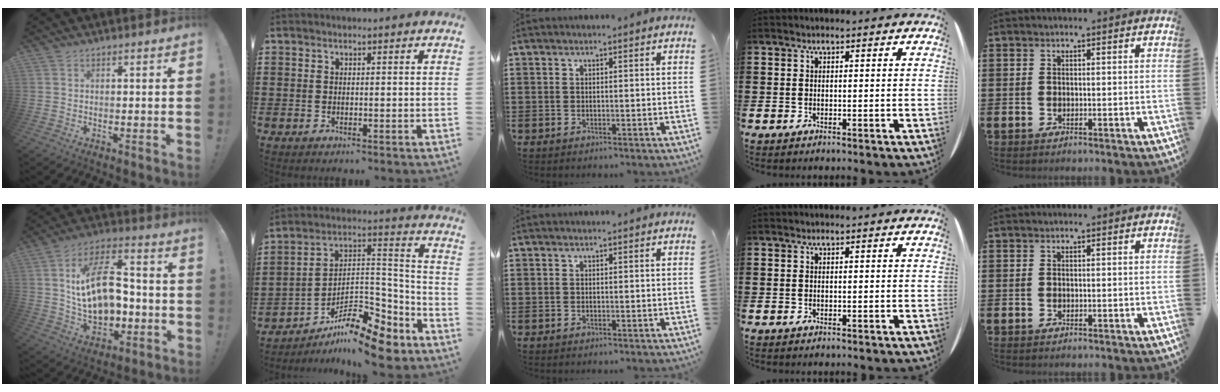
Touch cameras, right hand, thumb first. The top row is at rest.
{"thumb": {"total": 19.0, "force": [0.8, 12.1, 14.6], "torque": [-0.241, 0.001, 0.016]}, "index": {"total": 12.7, "force": [-9.3, 4.0, 7.6], "torque": [-0.130, 0.029, -0.178]}}